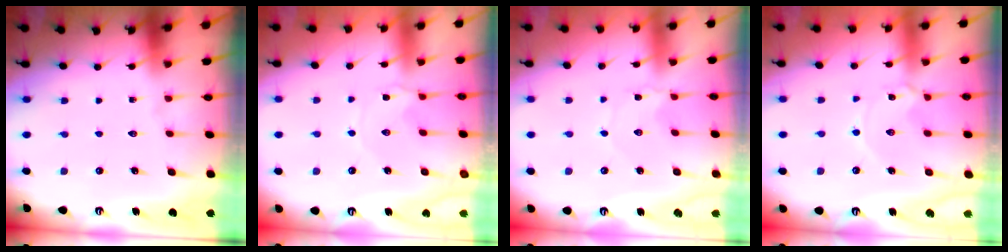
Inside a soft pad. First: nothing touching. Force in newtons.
{"total": 1.8, "press": 1.7, "slide": 0.3}
{"total": 0.0}
{"total": 1.7, "press": 1.7, "slide": 0.2}